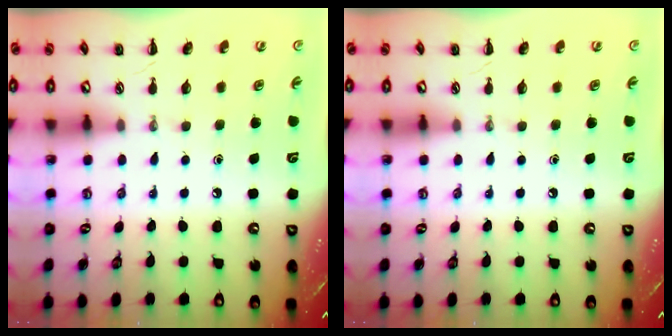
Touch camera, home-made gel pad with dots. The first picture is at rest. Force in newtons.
{"total": 0.0}